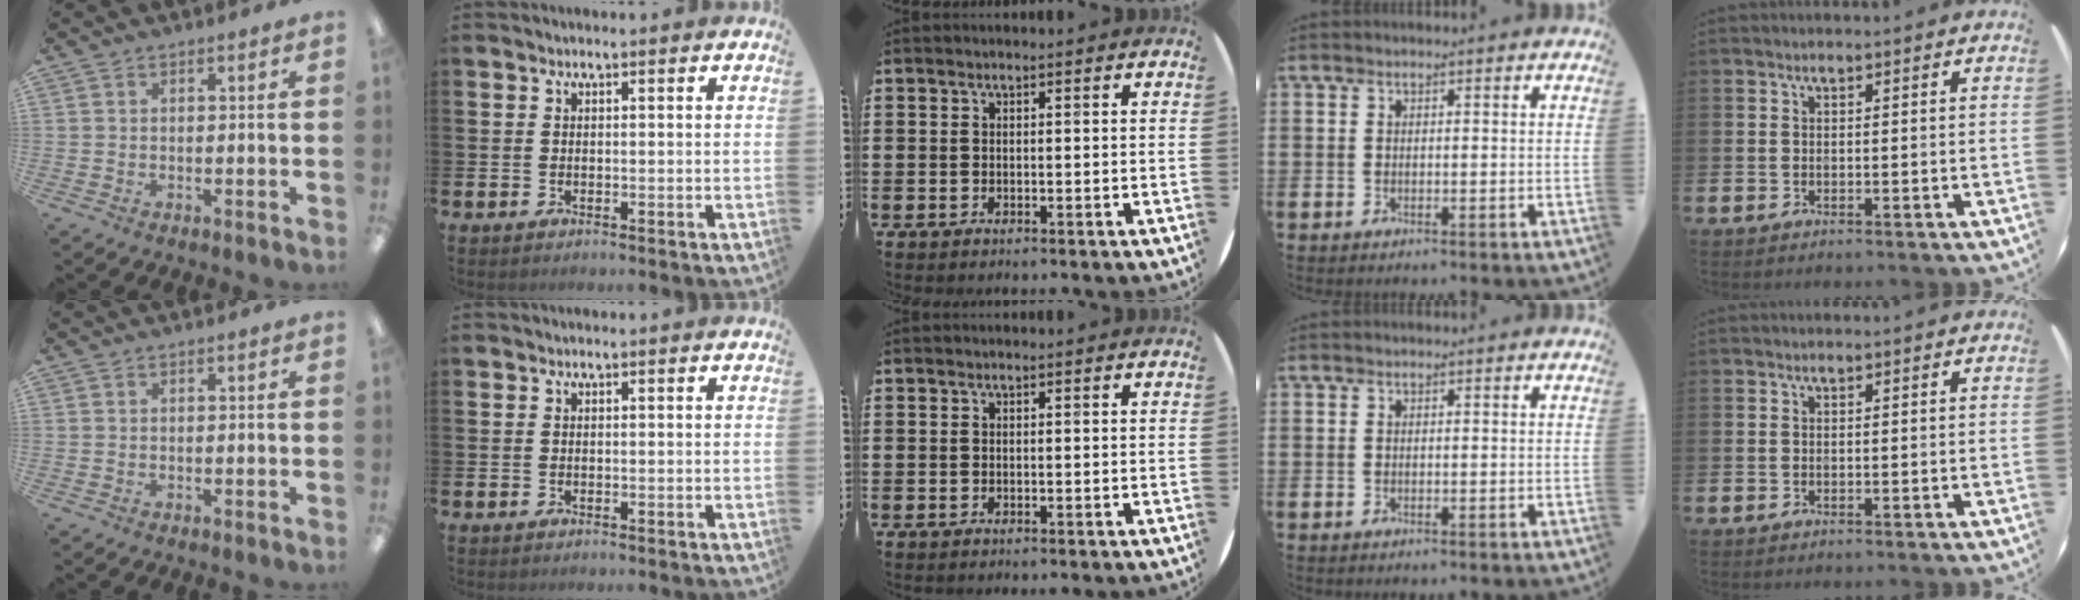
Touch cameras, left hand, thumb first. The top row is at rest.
{}